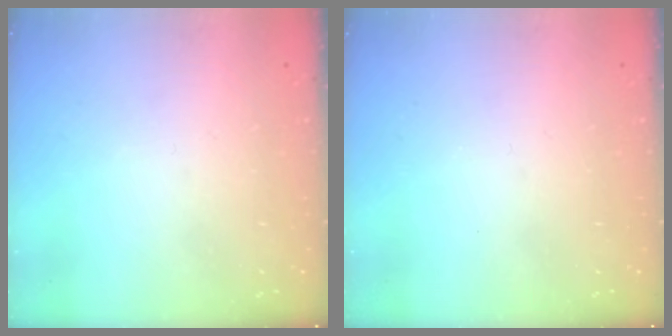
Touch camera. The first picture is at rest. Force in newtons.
{"total": 0.0}